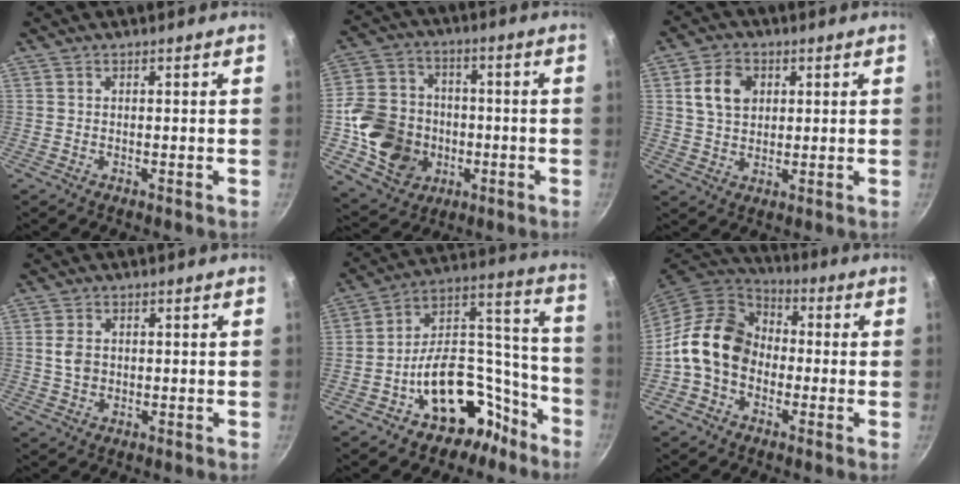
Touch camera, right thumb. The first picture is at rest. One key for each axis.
{"total": 16.2, "fx": -3.1, "fy": 13.7, "fz": 7.9, "tx": -0.122, "ty": 0.032, "tz": -0.047}
{"total": 7.7, "fx": 2.2, "fy": 5.7, "fz": 4.7, "tx": -0.069, "ty": 0.004, "tz": 0.036}
{"total": 3.6, "fx": 0.3, "fy": 2.8, "fz": 2.3, "tx": -0.039, "ty": 0.002, "tz": 0.005}
{"total": 18.5, "fx": -11.0, "fy": 11.7, "fz": 9.2, "tx": -0.053, "ty": 0.129, "tz": -0.168}
{"total": 13.6, "fx": -1.9, "fy": 10.8, "fz": 8.2, "tx": -0.105, "ty": 0.036, "tz": -0.056}